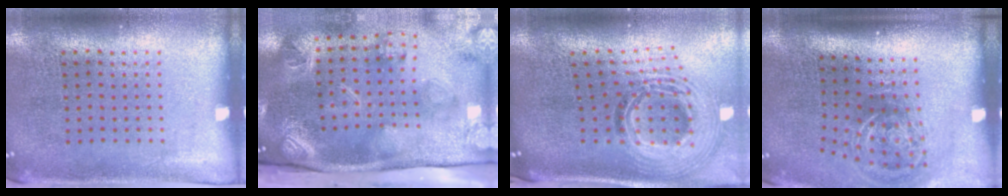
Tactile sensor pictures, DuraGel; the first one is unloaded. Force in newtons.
{"total": 4.6, "press": 3.2, "slide": 3.3}
{"total": 2.1, "press": 1.6, "slide": 1.4}
{"total": 2.3, "press": 1.3, "slide": 1.8}